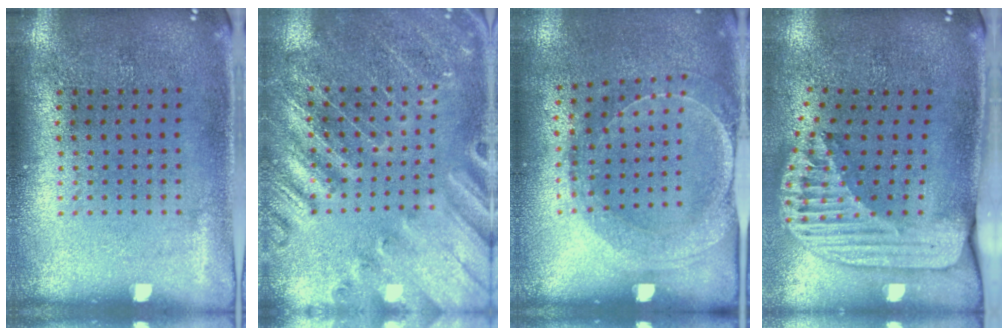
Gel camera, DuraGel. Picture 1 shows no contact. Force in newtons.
{"total": 2.6, "press": 2.6, "slide": 0.2}
{"total": 1.5, "press": 1.5, "slide": 0.4}
{"total": 2.6, "press": 1.8, "slide": 1.9}